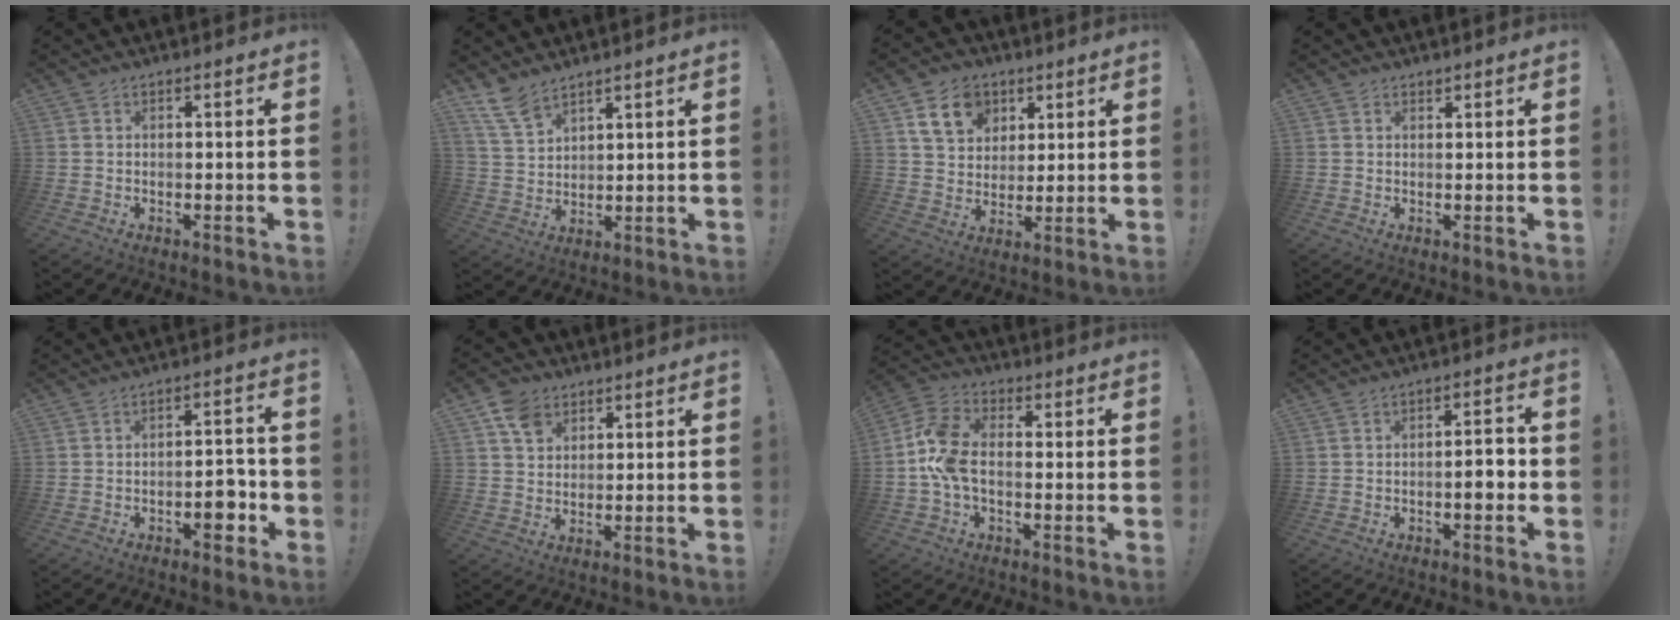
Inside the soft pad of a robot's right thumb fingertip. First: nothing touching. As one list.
[{"total": 9.0, "force": [7.1, 4.4, 3.4], "torque": [-0.065, -0.043, 0.141]}, {"total": 12.4, "force": [6.1, 9.4, 5.2], "torque": [-0.085, -0.019, 0.121]}, {"total": 1.0, "force": [0.9, 0.4, 0.1], "torque": [0.004, -0.005, 0.017]}, {"total": 7.0, "force": [-3.2, 3.1, 5.5], "torque": [-0.063, 0.015, -0.053]}, {"total": 7.3, "force": [4.1, 5.5, 2.7], "torque": [-0.038, -0.018, 0.079]}, {"total": 11.0, "force": [-1.2, 7.1, 8.4], "torque": [-0.165, 0.011, -0.017]}, {"total": 5.5, "force": [-1.6, 1.8, 4.9], "torque": [-0.072, 0.009, -0.030]}]